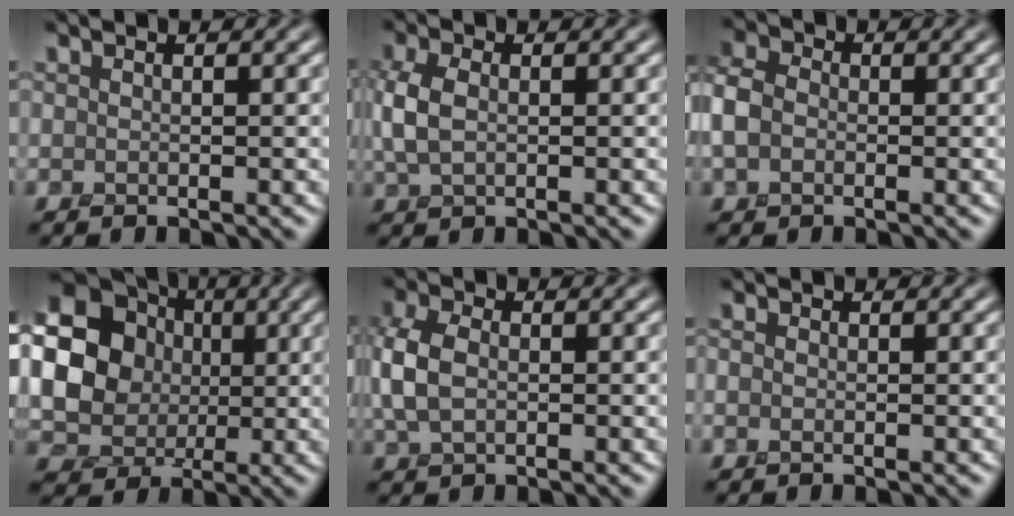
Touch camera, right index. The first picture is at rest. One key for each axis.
{"total": 2.6, "fx": 0.0, "fy": 1.5, "fz": 2.1, "tx": -0.060, "ty": 0.003, "tz": 0.001}
{"total": 3.1, "fx": -0.8, "fy": 2.4, "fz": 1.8, "tx": -0.050, "ty": 0.006, "tz": -0.020}
{"total": 20.3, "fx": 3.3, "fy": 18.7, "fz": 7.2, "tx": -0.202, "ty": 0.006, "tz": 0.029}
{"total": 3.6, "fx": -0.2, "fy": 2.3, "fz": 2.7, "tx": -0.076, "ty": 0.003, "tz": -0.006}
{"total": 0.0}